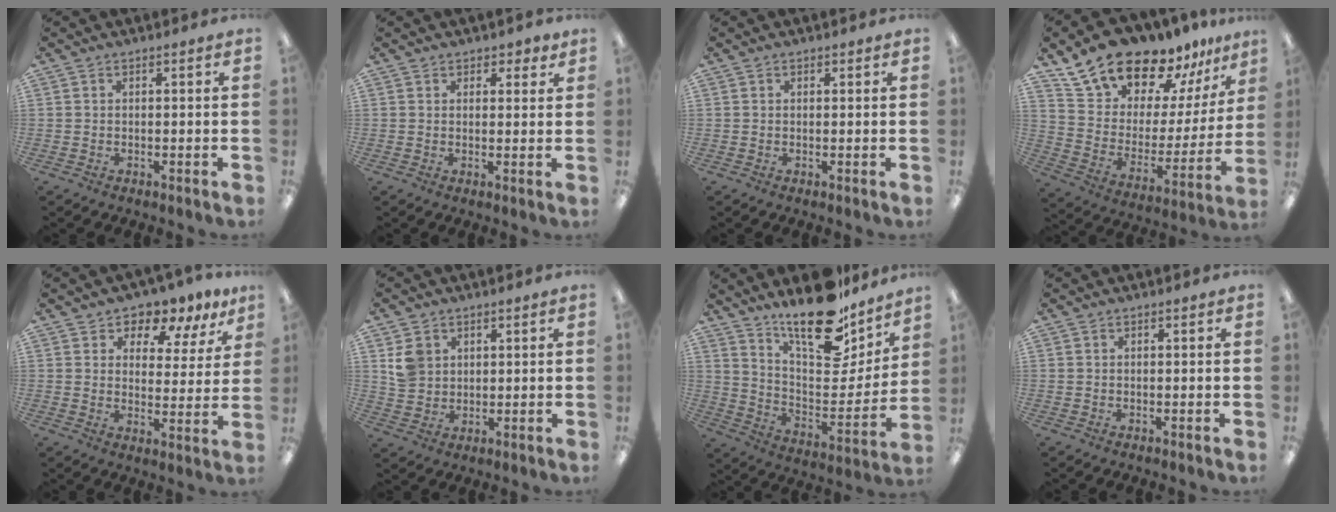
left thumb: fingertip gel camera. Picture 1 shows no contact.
{"total": 2.4, "force": [1.8, 1.6, 0.4], "torque": [0.007, -0.004, 0.031]}
{"total": 0.7, "force": [0.4, 0.5, 0.1], "torque": [0.005, -0.002, 0.006]}
{"total": 19.9, "force": [18.1, 7.0, 4.4], "torque": [-0.103, -0.151, 0.330]}
{"total": 7.6, "force": [6.6, 3.3, 1.8], "torque": [-0.031, -0.054, 0.116]}
{"total": 5.1, "force": [1.9, 4.5, 1.4], "torque": [-0.024, 0.004, 0.034]}
{"total": 21.0, "force": [16.9, 7.6, 9.9], "torque": [-0.144, -0.126, 0.290]}
{"total": 0.0}